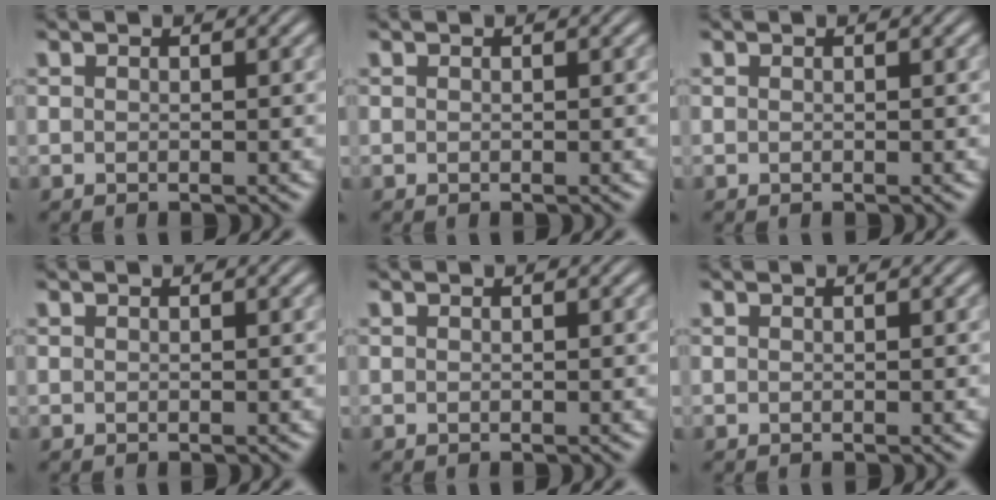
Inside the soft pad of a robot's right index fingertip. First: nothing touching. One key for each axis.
{"total": 0.0}
{"total": 0.0}
{"total": 0.0}
{"total": 0.0}
{"total": 0.0}